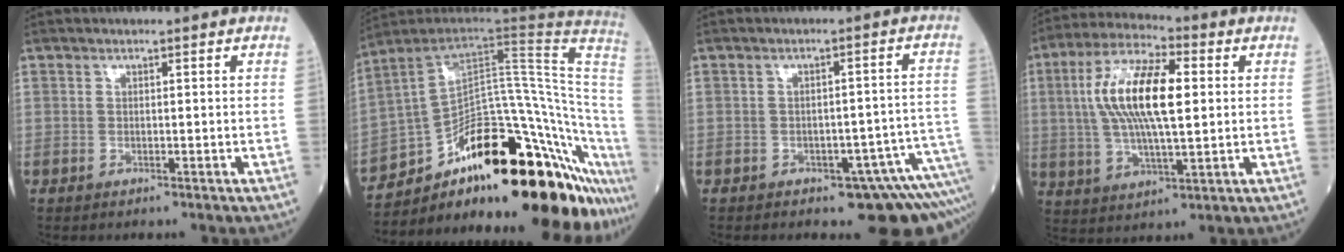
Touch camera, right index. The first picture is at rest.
{"total": 30.8, "force": [-18.3, 6.4, 24.0], "torque": [-0.230, 0.030, -0.263]}
{"total": 8.5, "force": [-6.0, 2.3, 5.6], "torque": [-0.046, 0.023, -0.078]}
{"total": 14.1, "force": [2.1, 3.9, 13.4], "torque": [-0.268, 0.019, 0.036]}